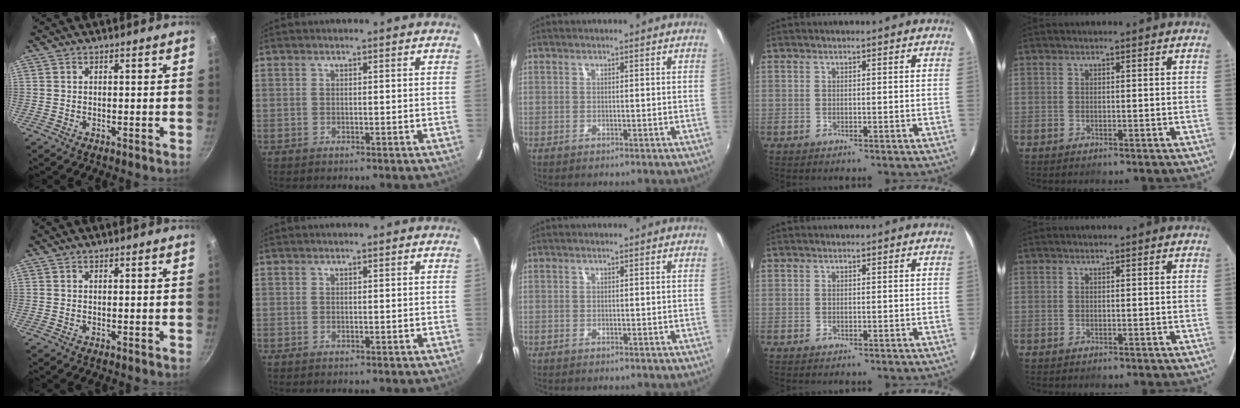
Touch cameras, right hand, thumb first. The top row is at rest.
{}